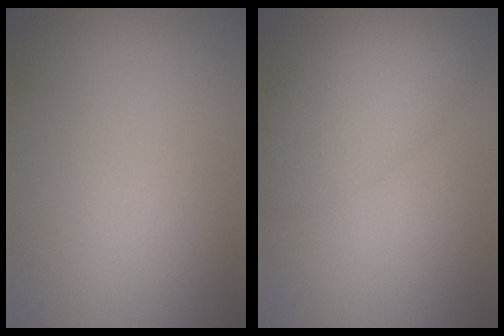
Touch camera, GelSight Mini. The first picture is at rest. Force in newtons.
{"total": 4.6, "press": 4.5, "slide": 0.1}